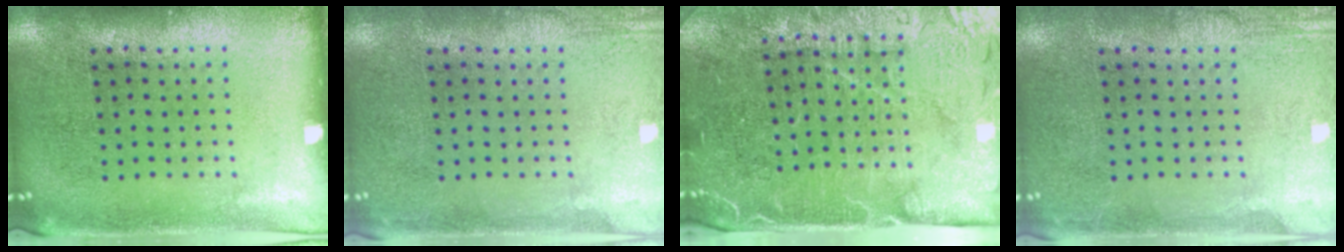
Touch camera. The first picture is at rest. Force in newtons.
{"total": 1.9, "press": 1.9, "slide": 0.2}
{"total": 4.5, "press": 3.9, "slide": 2.2}
{"total": 2.6, "press": 2.6, "slide": 0.3}